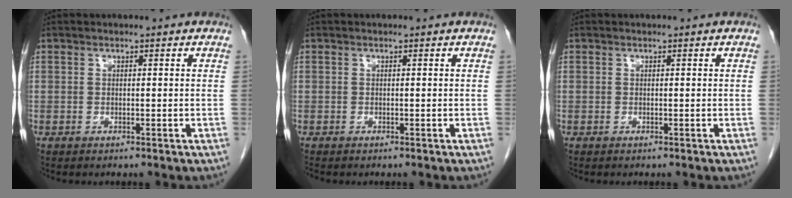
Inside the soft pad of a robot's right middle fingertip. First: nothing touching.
{"total": 0.0}
{"total": 0.0}